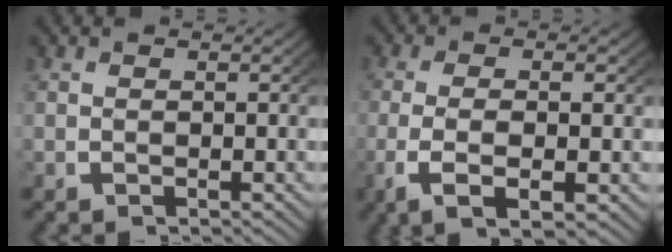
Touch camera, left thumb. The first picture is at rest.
{"total": 5.2, "force": [-1.3, 2.1, 4.6], "torque": [-0.102, -0.012, -0.015]}